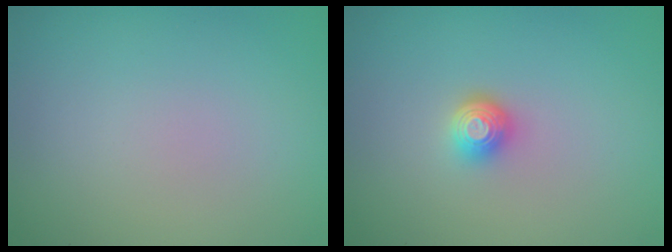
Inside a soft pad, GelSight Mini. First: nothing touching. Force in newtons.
{"total": 1.8, "press": 1.3, "slide": 1.2}